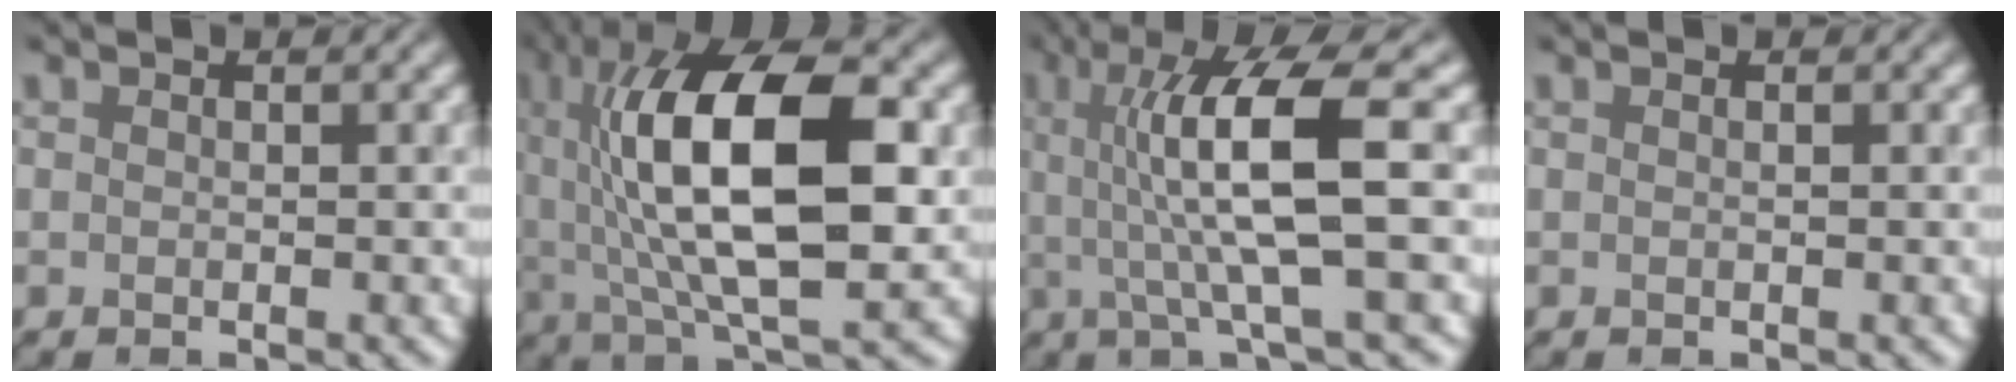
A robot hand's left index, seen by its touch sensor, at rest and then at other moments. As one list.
[{"total": 14.1, "force": [1.7, 5.4, 13.0], "torque": [-0.216, 0.013, 0.024]}, {"total": 9.3, "force": [1.0, 1.8, 9.0], "torque": [-0.137, 0.000, 0.019]}, {"total": 0.0}]